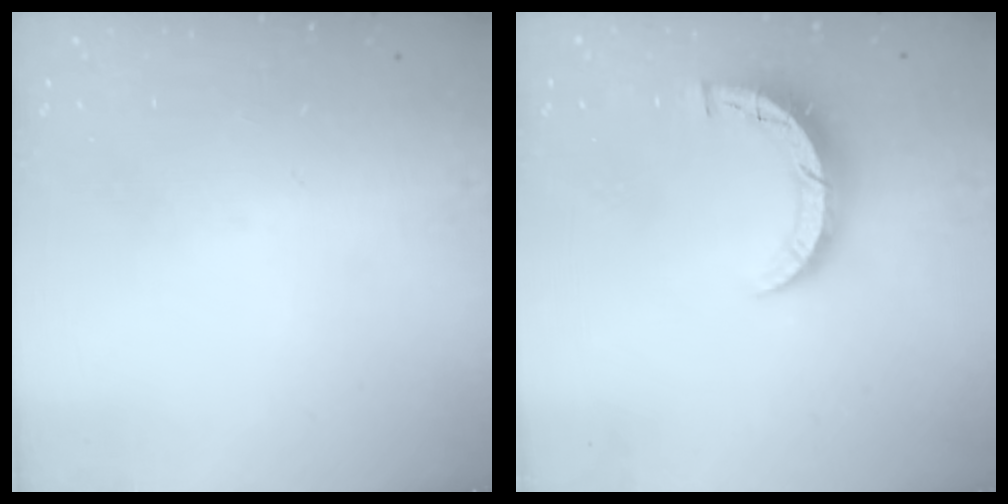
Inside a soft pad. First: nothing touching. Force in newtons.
{"total": 7.5, "press": 7.5, "slide": 0.5}